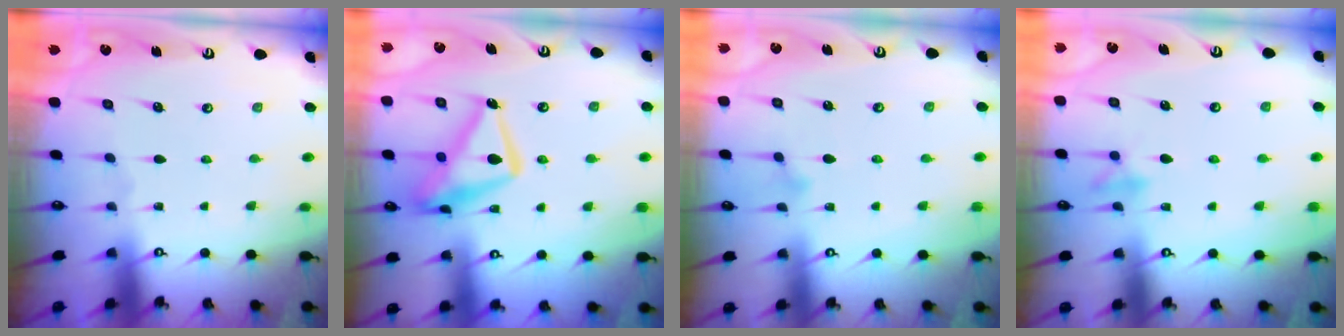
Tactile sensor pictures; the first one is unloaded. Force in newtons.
{"total": 16.2, "press": 16.1, "slide": 1.5}
{"total": 8.6, "press": 8.6, "slide": 0.9}
{"total": 10.2, "press": 10.0, "slide": 2.0}